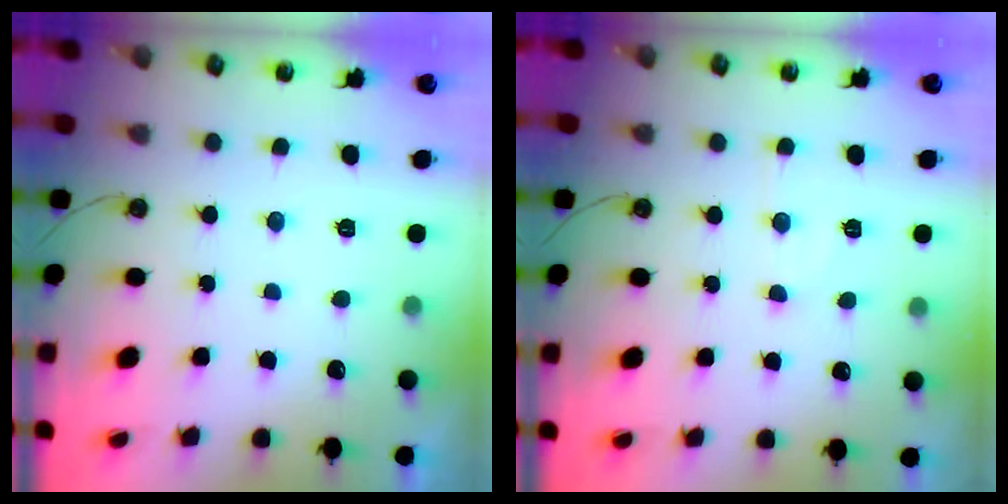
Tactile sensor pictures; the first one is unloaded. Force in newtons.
{"total": 6.8, "press": 6.8, "slide": 0.7}